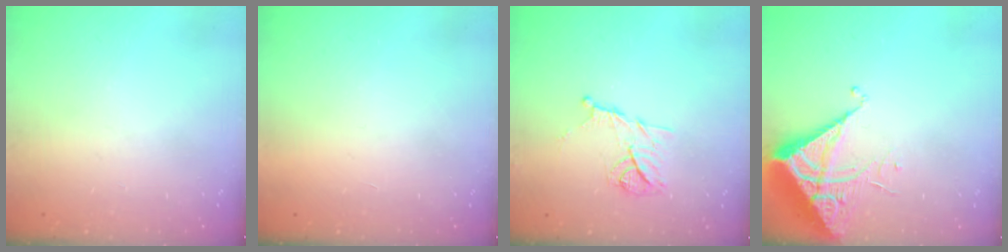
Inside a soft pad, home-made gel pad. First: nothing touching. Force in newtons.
{"total": 1.5, "press": 1.5, "slide": 0.1}
{"total": 10.0, "press": 10.0, "slide": 1.0}
{"total": 7.0, "press": 7.0, "slide": 0.3}